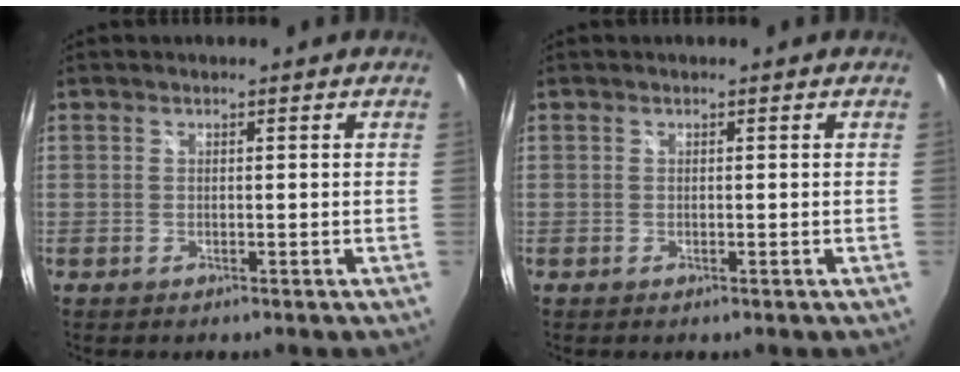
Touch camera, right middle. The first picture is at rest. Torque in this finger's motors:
{"motor_torque": [0.88, -1.26, -0.01, 0.00]}